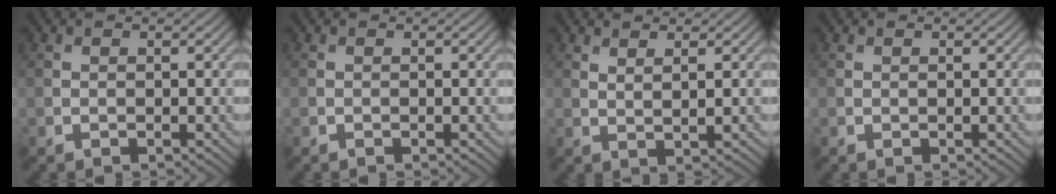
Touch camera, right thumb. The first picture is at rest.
{"total": 0.0}
{"total": 1.7, "force": [1.2, 0.3, 1.2], "torque": [-0.020, -0.006, 0.023]}
{"total": 0.0}